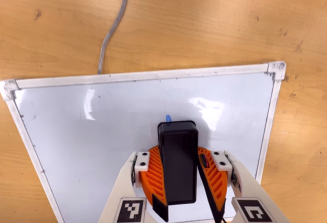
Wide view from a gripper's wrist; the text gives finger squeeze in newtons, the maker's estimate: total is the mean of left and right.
{"total": 12.9, "left": 14.4, "right": 11.4}